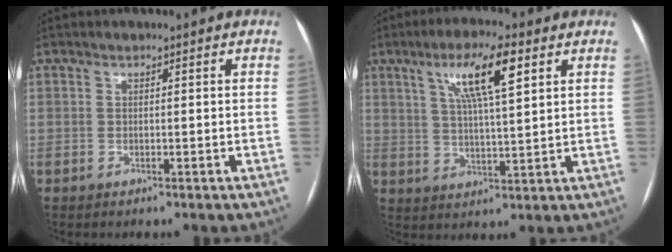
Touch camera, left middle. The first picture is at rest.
{"total": 9.6, "force": [4.4, 1.2, 8.4], "torque": [-0.152, 0.011, 0.077]}